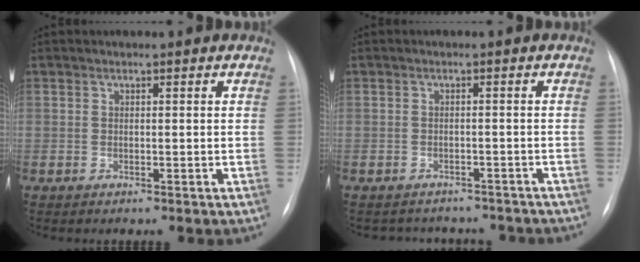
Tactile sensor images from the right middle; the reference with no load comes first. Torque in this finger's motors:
{"motor_torque": [-0.38, -0.38, -0.14, -0.05]}